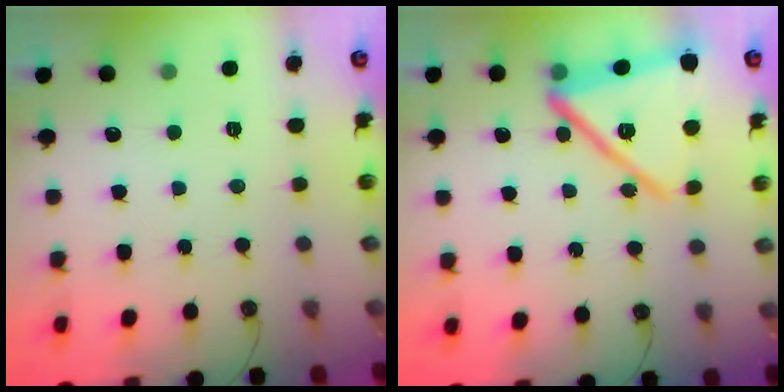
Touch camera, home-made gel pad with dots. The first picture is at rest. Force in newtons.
{"total": 20.2, "press": 19.7, "slide": 4.7}